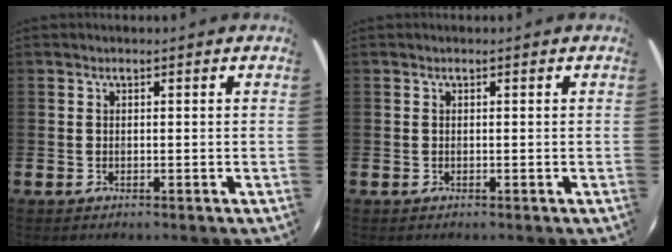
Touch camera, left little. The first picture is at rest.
{"total": 0.0}